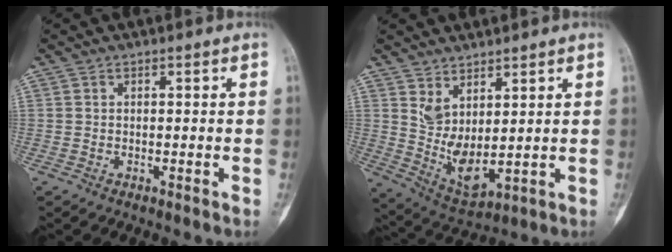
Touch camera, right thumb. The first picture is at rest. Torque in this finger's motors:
{"motor_torque": [0.77, 0.92, 0.06, 0.08, 0.21]}